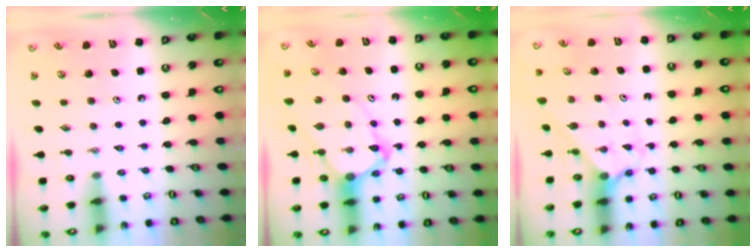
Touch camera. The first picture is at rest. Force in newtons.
{"total": 6.6, "press": 6.6, "slide": 0.5}
{"total": 2.1, "press": 2.1, "slide": 0.2}